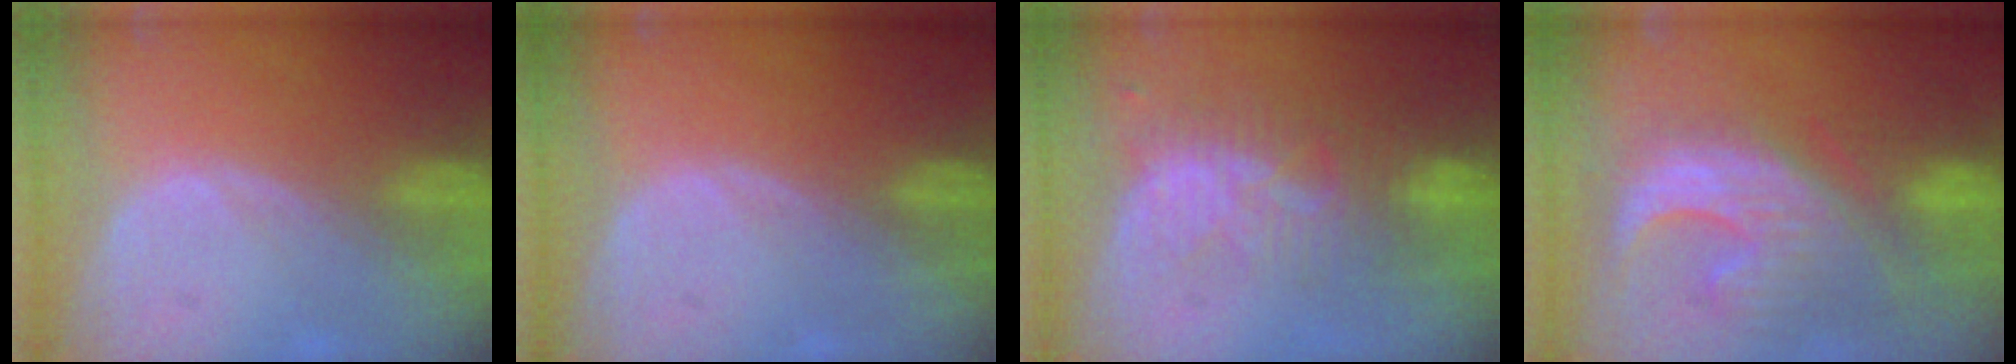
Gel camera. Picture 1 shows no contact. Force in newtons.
{"total": 0.0}
{"total": 8.1, "press": 7.5, "slide": 3.1}
{"total": 12.8, "press": 11.1, "slide": 6.2}